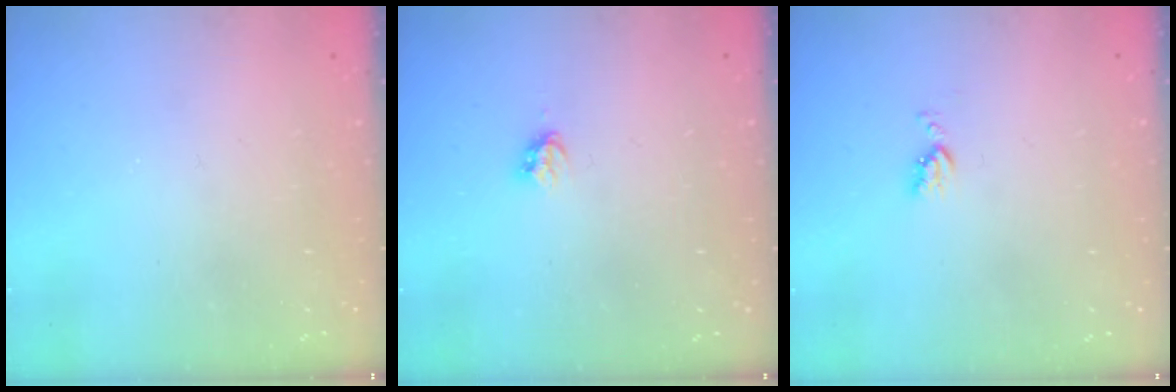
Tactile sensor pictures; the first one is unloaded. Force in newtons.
{"total": 3.1, "press": 3.0, "slide": 0.5}
{"total": 3.2, "press": 3.2, "slide": 0.5}